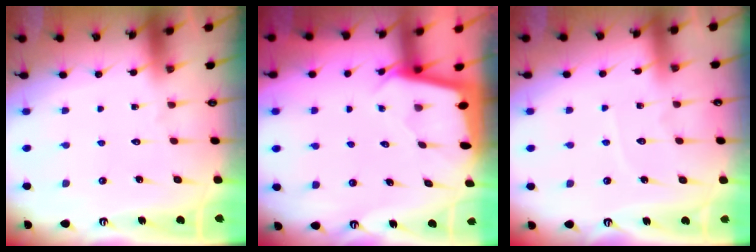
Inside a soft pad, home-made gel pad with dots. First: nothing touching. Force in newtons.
{"total": 1.6, "press": 1.6, "slide": 0.1}
{"total": 3.9, "press": 3.9, "slide": 0.2}